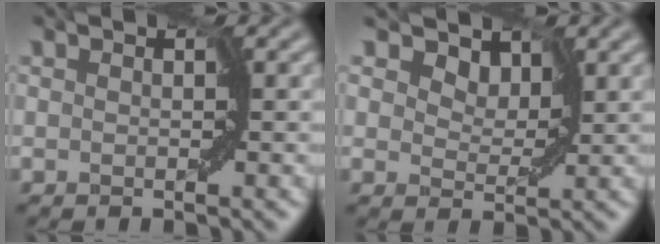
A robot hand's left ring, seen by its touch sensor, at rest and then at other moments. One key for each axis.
{"total": 4.4, "fx": 2.8, "fy": 2.6, "fz": 2.1, "tx": -0.033, "ty": 0.010, "tz": 0.019}